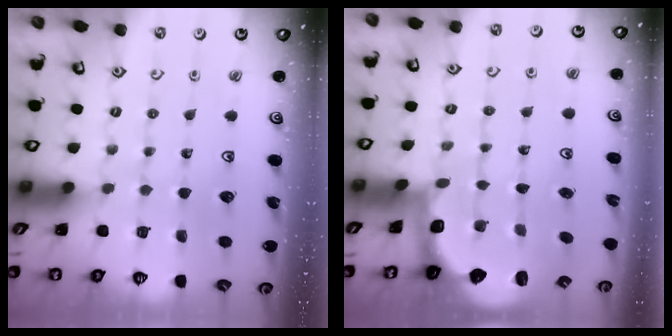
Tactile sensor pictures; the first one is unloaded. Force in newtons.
{"total": 2.5, "press": 1.9, "slide": 1.7}